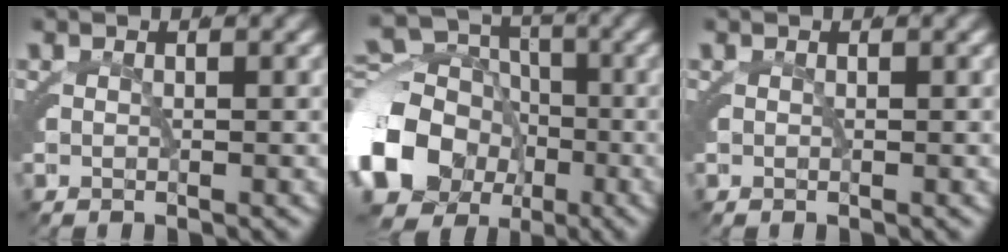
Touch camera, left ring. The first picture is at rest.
{"total": 13.6, "force": [-3.2, 11.8, 6.1], "torque": [-0.126, -0.049, -0.047]}
{"total": 0.0}